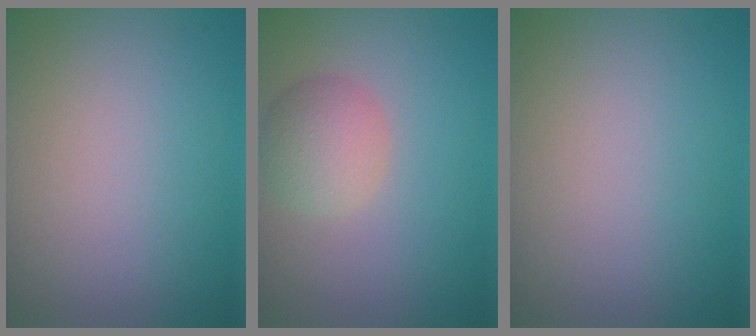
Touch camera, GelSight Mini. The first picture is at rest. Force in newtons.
{"total": 3.5, "press": 3.5, "slide": 0.3}
{"total": 0.0}